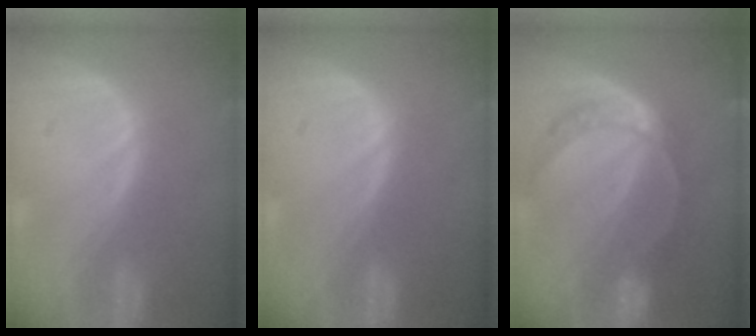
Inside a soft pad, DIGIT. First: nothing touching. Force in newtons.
{"total": 0.0}
{"total": 7.7, "press": 6.4, "slide": 4.4}